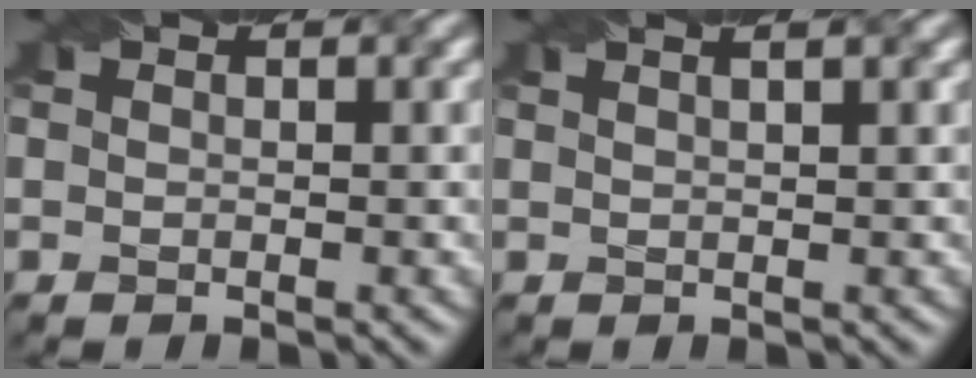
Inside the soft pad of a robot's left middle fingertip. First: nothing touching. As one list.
[{"total": 4.6, "force": [2.6, 2.3, 3.0], "torque": [-0.008, 0.040, -0.003]}]